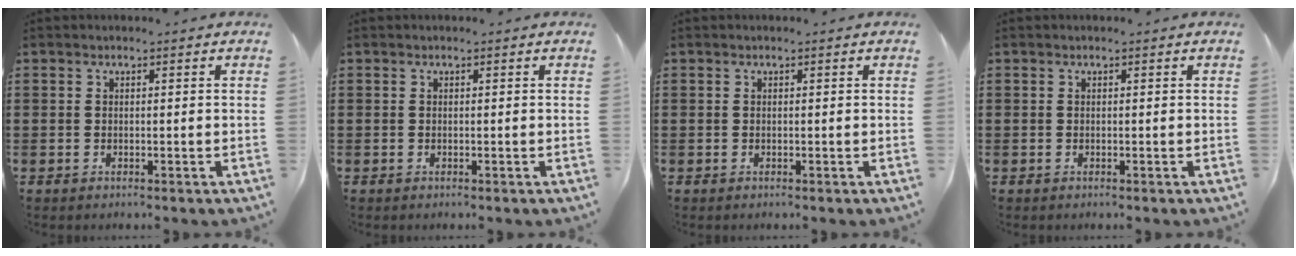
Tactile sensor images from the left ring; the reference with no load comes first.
{"total": 0.0}
{"total": 0.0}
{"total": 0.0}